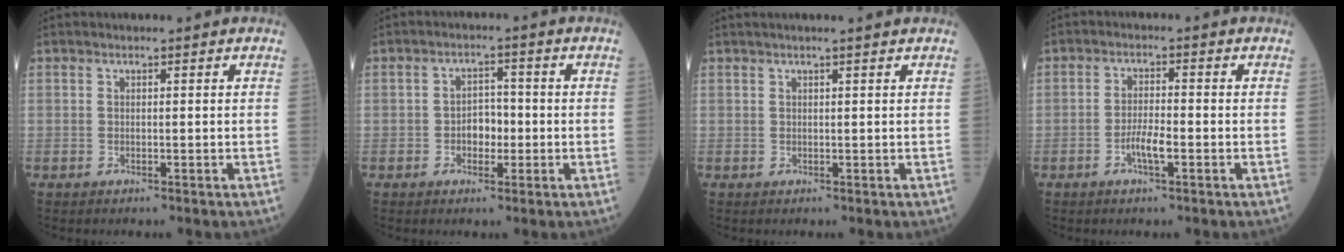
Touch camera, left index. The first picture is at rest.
{"total": 3.6, "force": [-0.8, 2.3, 2.6], "torque": [-0.039, 0.010, -0.016]}
{"total": 2.6, "force": [2.2, -0.5, 1.4], "torque": [-0.017, 0.015, 0.033]}
{"total": 3.4, "force": [-1.5, 0.6, 3.0], "torque": [-0.061, 0.001, -0.029]}